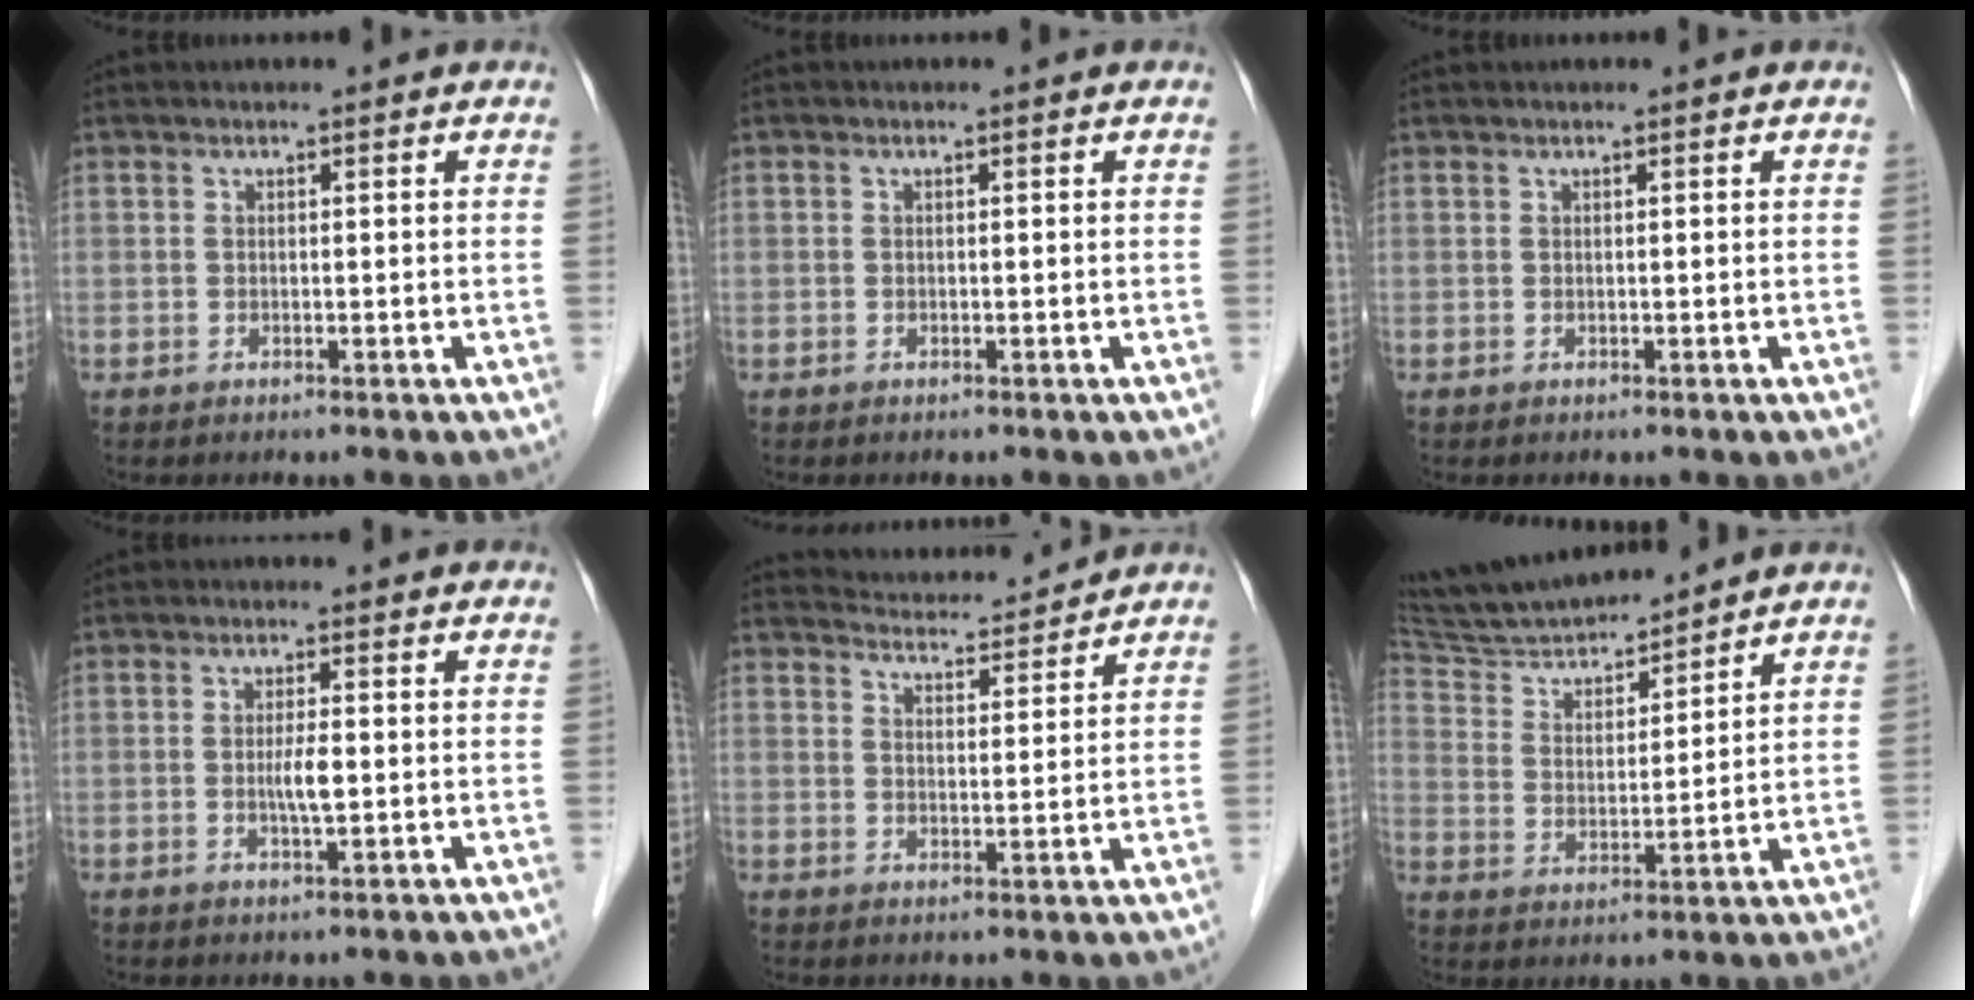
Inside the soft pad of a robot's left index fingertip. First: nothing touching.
{"total": 0.0}
{"total": 0.0}
{"total": 3.0, "force": [-0.3, 0.4, 2.9], "torque": [-0.057, -0.003, -0.004]}
{"total": 7.5, "force": [7.4, 0.4, 0.7], "torque": [-0.018, 0.011, 0.112]}
{"total": 12.3, "force": [11.6, 1.5, 3.8], "torque": [-0.073, 0.014, 0.218]}